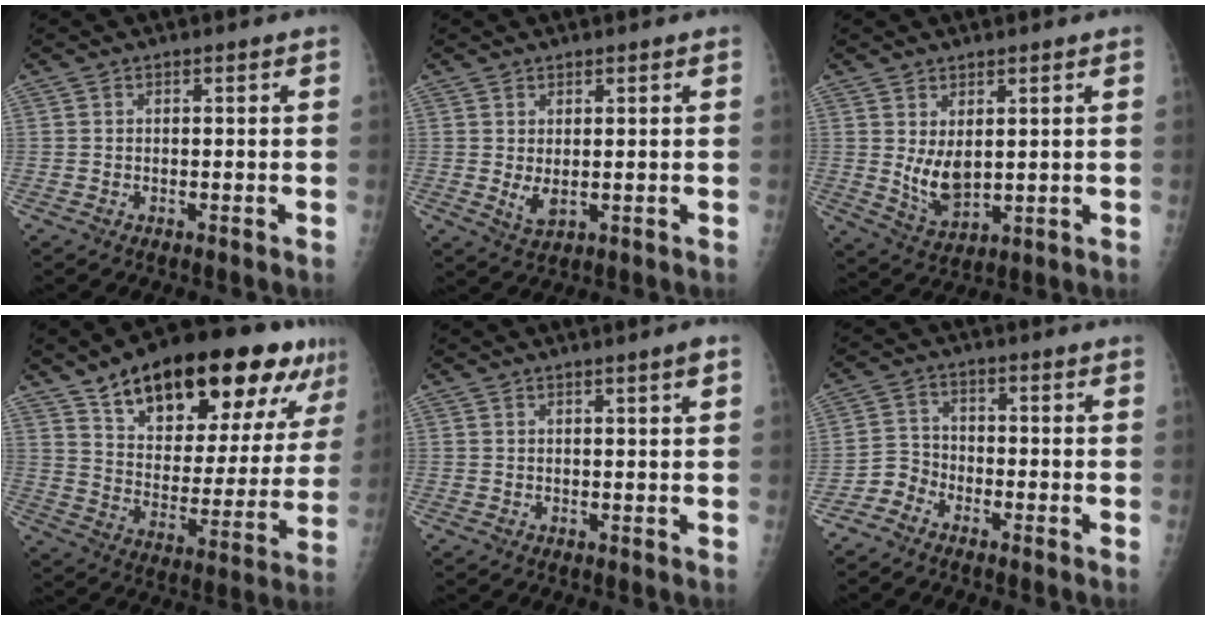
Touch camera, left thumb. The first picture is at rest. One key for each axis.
{"total": 3.2, "fx": 0.6, "fy": 1.5, "fz": 2.8, "tx": -0.047, "ty": -0.013, "tz": 0.017}
{"total": 7.3, "fx": 1.9, "fy": 4.1, "fz": 5.8, "tx": -0.091, "ty": -0.028, "tz": 0.051}
{"total": 28.7, "fx": 17.1, "fy": 11.7, "fz": 19.9, "tx": -0.265, "ty": -0.032, "tz": 0.265}
{"total": 2.2, "fx": 1.3, "fy": -0.1, "fz": 1.8, "tx": -0.026, "ty": -0.007, "tz": 0.020}
{"total": 3.6, "fx": -2.8, "fy": 2.2, "fz": 0.4, "tx": 0.004, "ty": 0.015, "tz": -0.066}